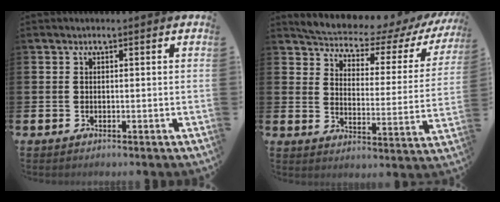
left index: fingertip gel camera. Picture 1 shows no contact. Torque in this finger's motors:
{"motor_torque": [1.40, -0.73, 0.24, 0.06]}